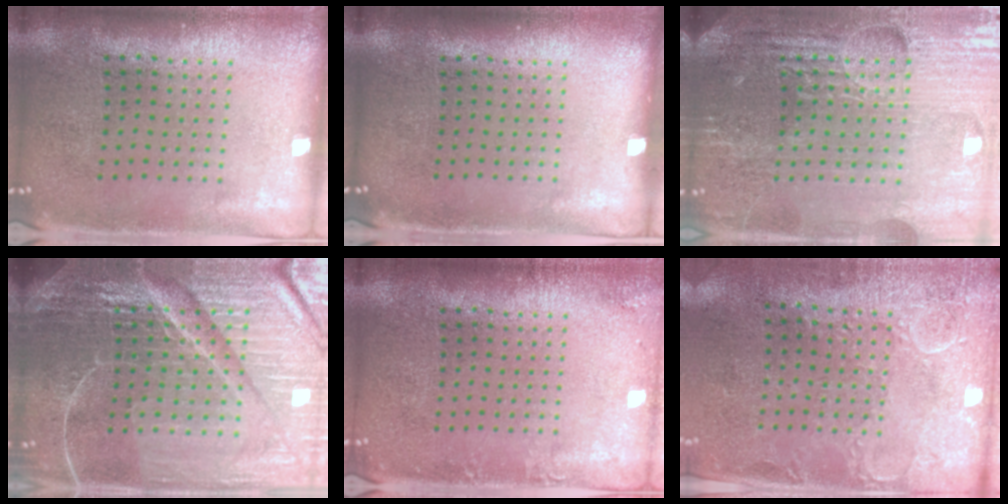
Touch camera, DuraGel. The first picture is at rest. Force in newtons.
{"total": 0.0}
{"total": 4.9, "press": 4.6, "slide": 1.8}
{"total": 6.8, "press": 6.0, "slide": 3.1}
{"total": 1.3, "press": 1.3, "slide": 0.0}
{"total": 2.9, "press": 2.4, "slide": 1.7}